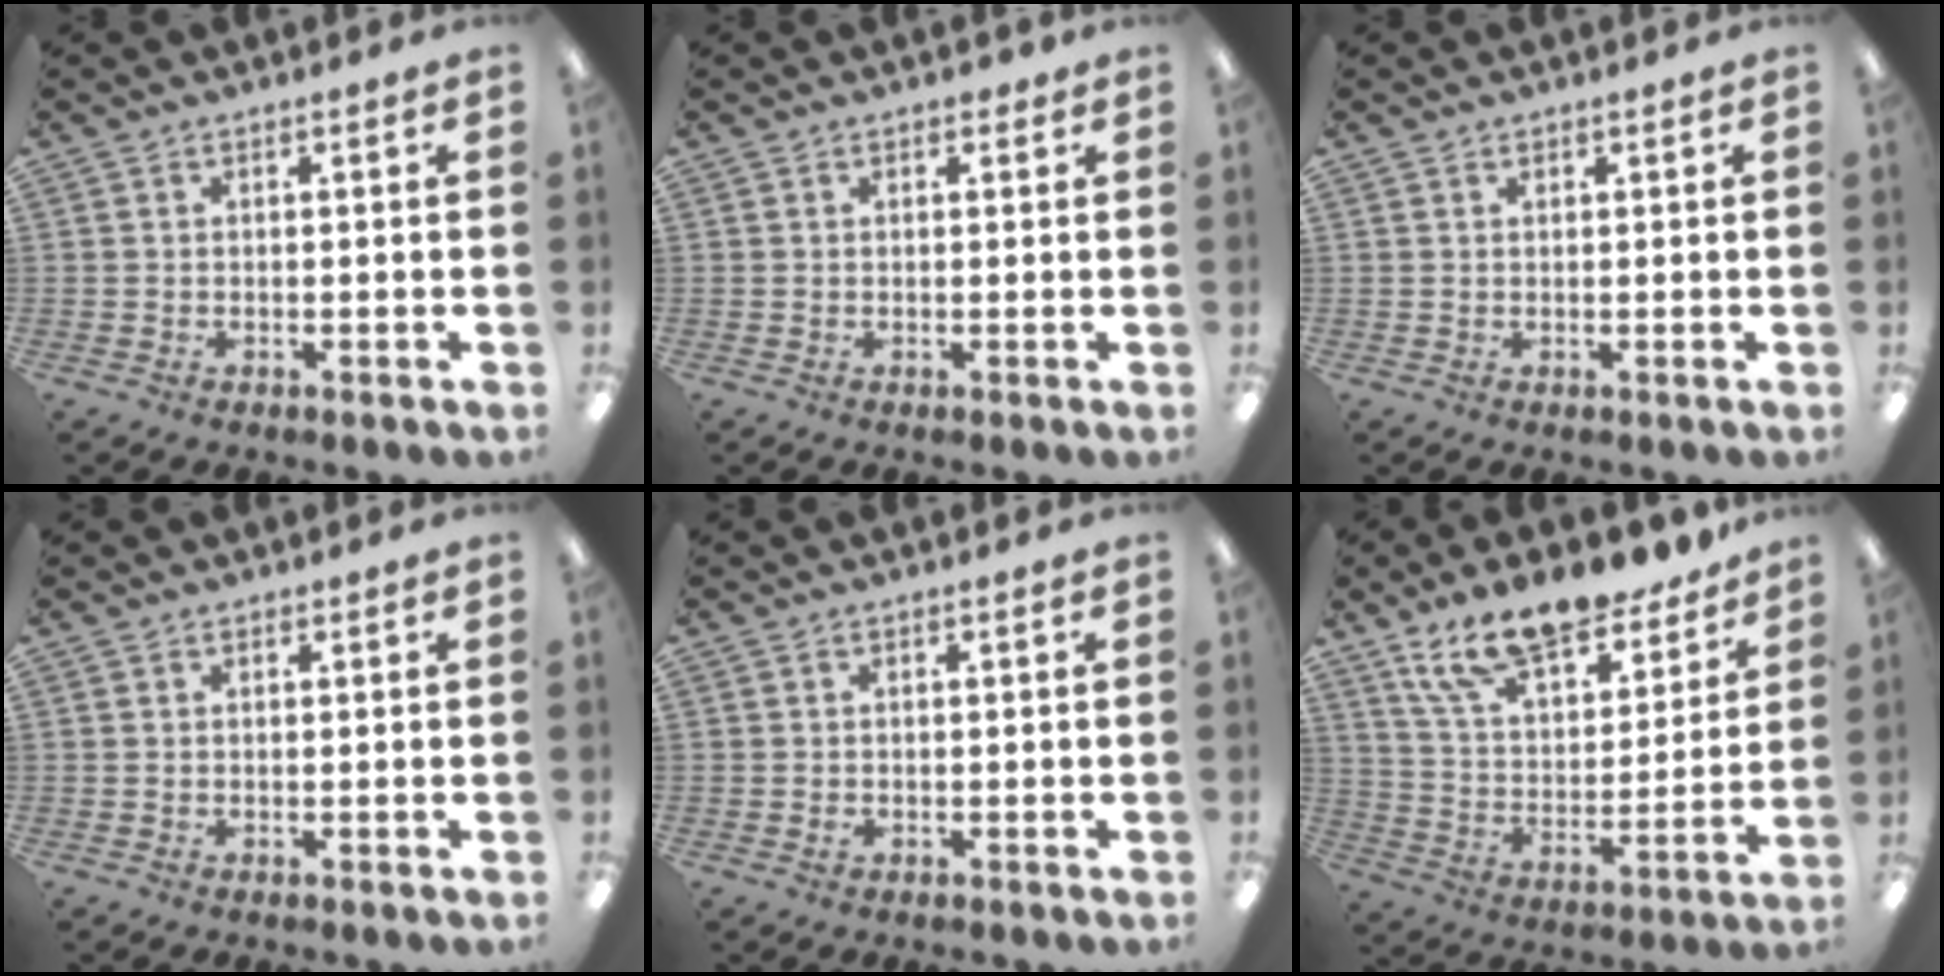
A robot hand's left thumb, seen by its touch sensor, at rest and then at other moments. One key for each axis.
{"total": 1.2, "fx": 0.8, "fy": 0.8, "fz": 0.3, "tx": -0.008, "ty": 0.003, "tz": 0.014}
{"total": 0.8, "fx": 0.7, "fy": 0.4, "fz": 0.0, "tx": 0.000, "ty": 0.001, "tz": 0.014}
{"total": 0.6, "fx": 0.5, "fy": 0.3, "fz": 0.1, "tx": -0.002, "ty": 0.002, "tz": 0.009}
{"total": 0.6, "fx": 0.0, "fy": 0.4, "fz": 0.3, "tx": -0.005, "ty": 0.002, "tz": -0.002}
{"total": 17.7, "fx": 14.3, "fy": 6.5, "fz": 8.2, "tx": -0.145, "ty": -0.088, "tz": 0.252}